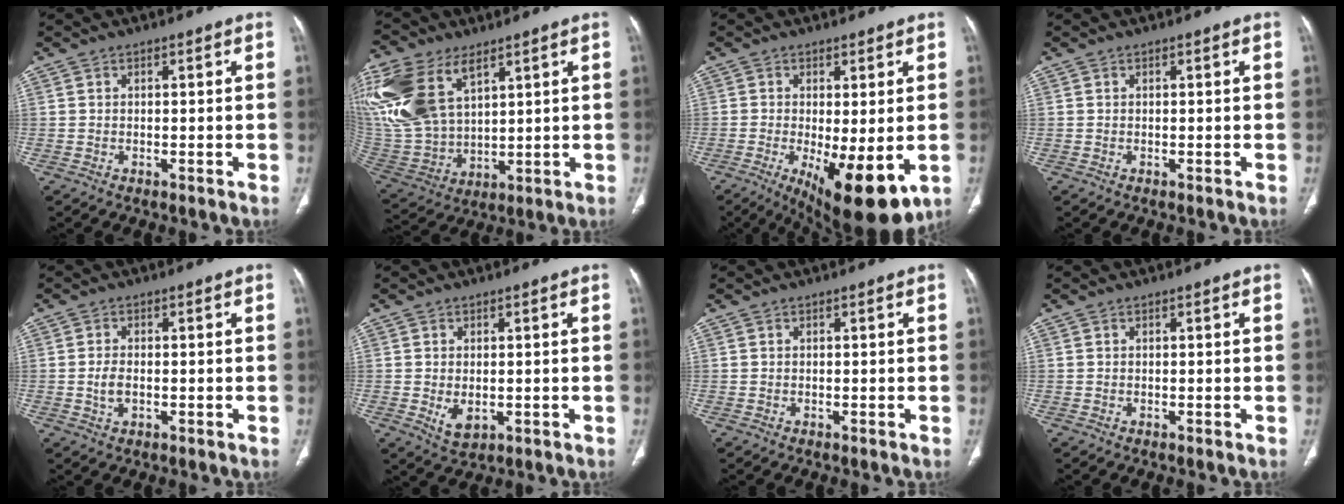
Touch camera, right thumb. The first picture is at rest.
{"total": 23.8, "force": [10.8, 14.2, 15.7], "torque": [-0.375, -0.004, 0.224]}
{"total": 13.8, "force": [-4.0, 4.7, 12.4], "torque": [-0.174, -0.026, -0.044]}
{"total": 0.0}
{"total": 2.9, "force": [-0.4, 1.6, 2.3], "torque": [-0.049, 0.001, -0.007]}
{"total": 3.8, "force": [-0.5, 2.3, 3.0], "torque": [-0.050, -0.009, 0.003]}
{"total": 0.0}
{"total": 0.0}